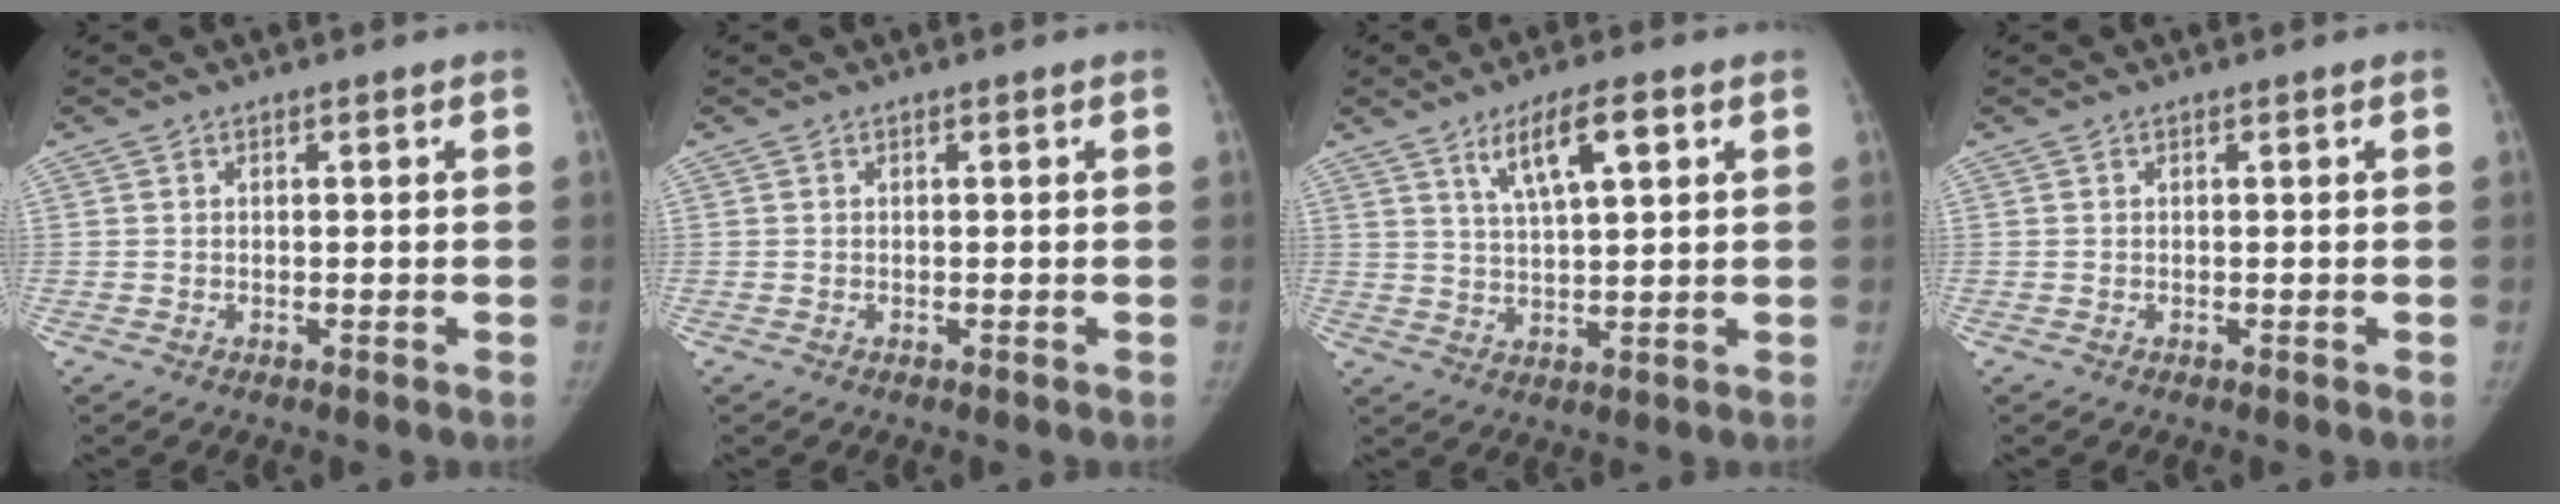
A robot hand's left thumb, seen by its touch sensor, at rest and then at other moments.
{"total": 0.0}
{"total": 8.1, "force": [3.8, 2.2, 6.8], "torque": [-0.112, -0.009, 0.069]}
{"total": 0.0}